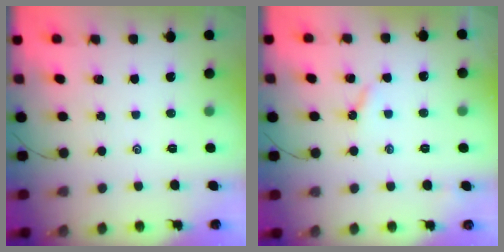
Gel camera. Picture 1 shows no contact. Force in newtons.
{"total": 2.6, "press": 2.6, "slide": 0.3}